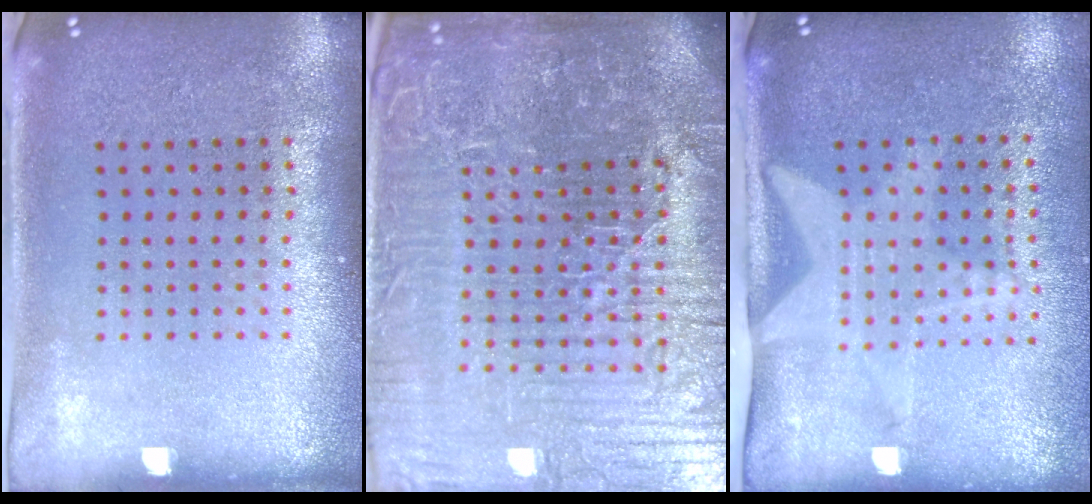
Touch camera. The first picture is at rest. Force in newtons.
{"total": 7.9, "press": 7.0, "slide": 3.7}
{"total": 2.1, "press": 1.5, "slide": 1.4}